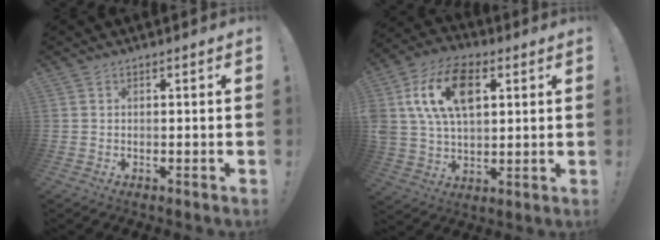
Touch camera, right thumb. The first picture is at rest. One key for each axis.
{"total": 17.5, "fx": 6.1, "fy": 11.2, "fz": 12.1, "tx": -0.215, "ty": -0.006, "tz": 0.113}